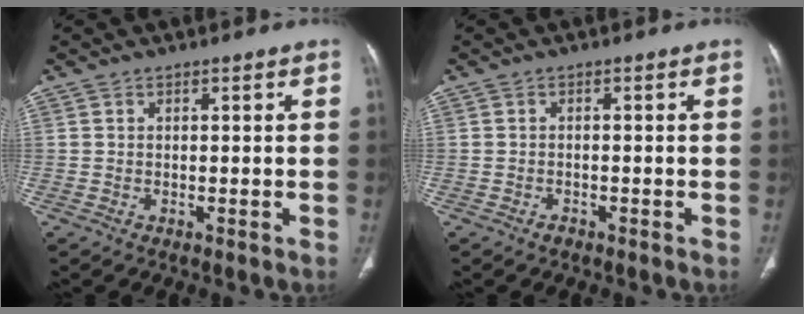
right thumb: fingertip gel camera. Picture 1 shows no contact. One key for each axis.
{"total": 1.0, "fx": -0.7, "fy": 0.5, "fz": 0.3, "tx": -0.006, "ty": 0.003, "tz": -0.014}